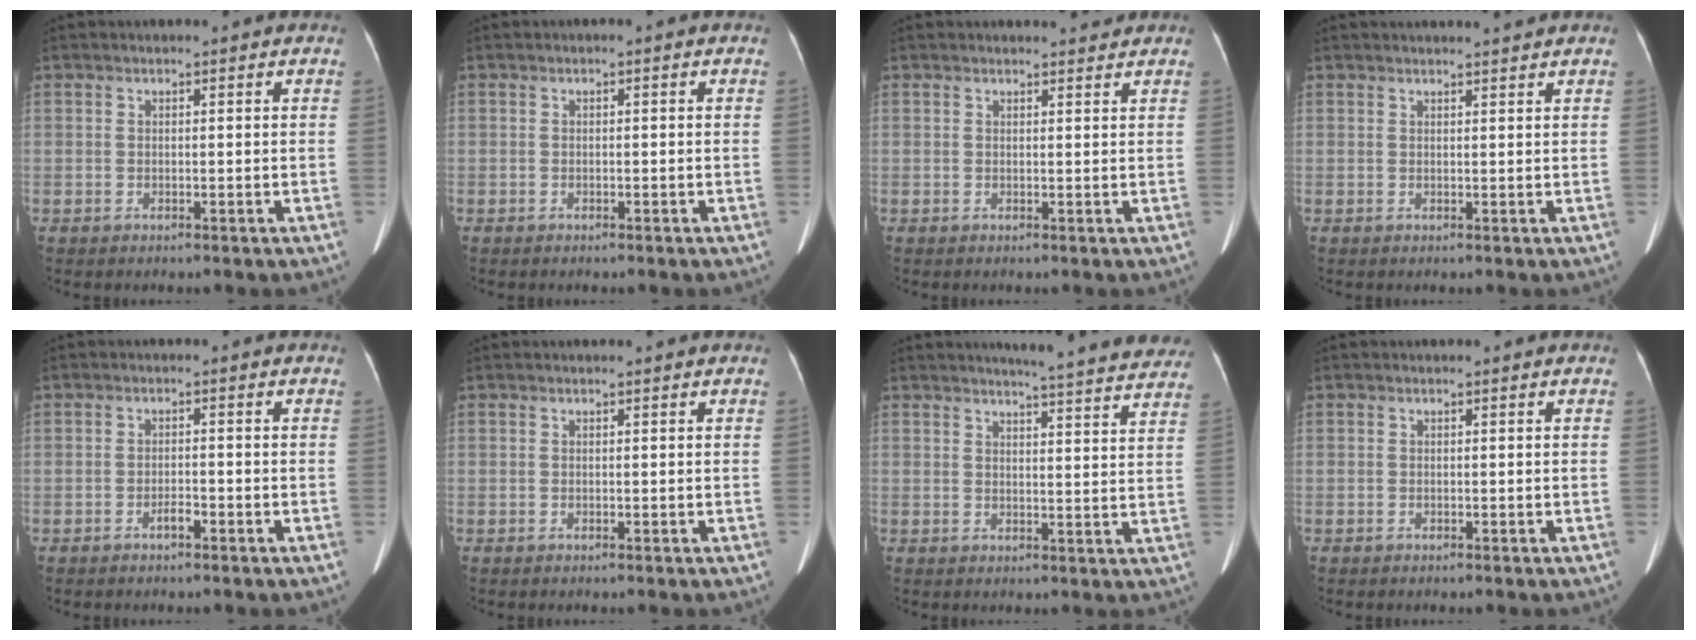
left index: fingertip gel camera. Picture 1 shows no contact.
{"total": 0.6, "force": [-0.5, 0.4, 0.1], "torque": [-0.002, 0.005, -0.011]}
{"total": 2.2, "force": [2.2, 0.3, 0.2], "torque": [-0.008, 0.002, 0.026]}
{"total": 2.9, "force": [2.8, -0.3, 0.8], "torque": [-0.011, 0.010, 0.036]}
{"total": 1.6, "force": [-1.1, 0.4, 1.0], "torque": [-0.019, 0.001, -0.016]}
{"total": 0.0}
{"total": 17.8, "force": [16.8, 1.0, 5.7], "torque": [-0.066, -0.050, 0.182]}
{"total": 0.0}